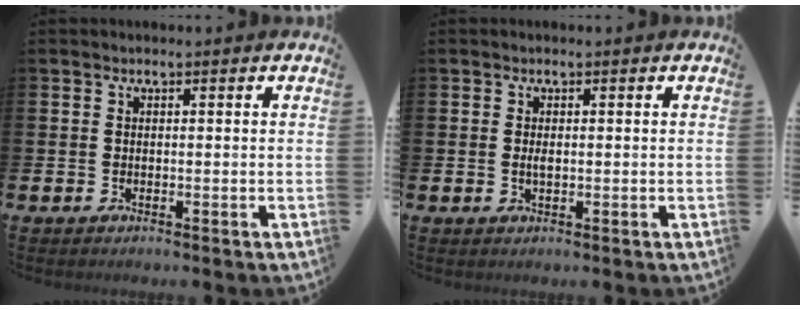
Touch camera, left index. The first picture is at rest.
{"total": 1.0, "force": [0.1, 0.4, 0.9], "torque": [-0.016, 0.002, -0.001]}